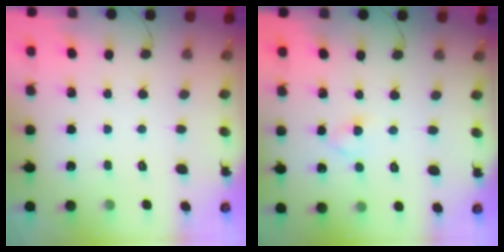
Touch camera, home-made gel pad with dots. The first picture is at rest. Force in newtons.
{"total": 3.0, "press": 2.7, "slide": 1.2}